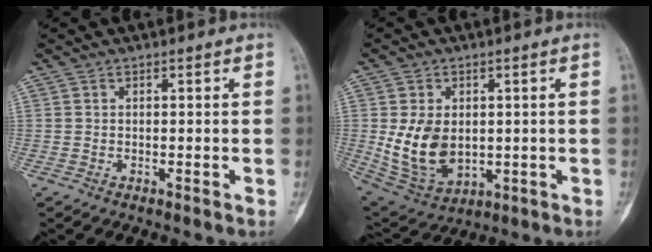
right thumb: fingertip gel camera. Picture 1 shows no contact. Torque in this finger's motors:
{"motor_torque": [1.40, 1.16, 0.70, -0.92, 0.14]}